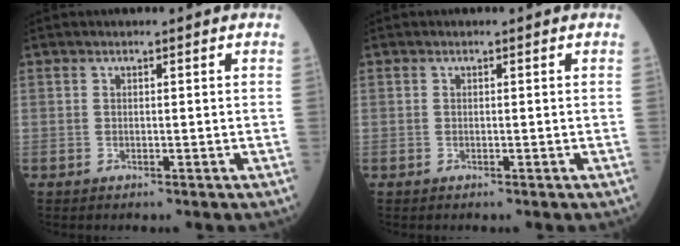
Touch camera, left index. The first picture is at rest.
{"total": 0.0}